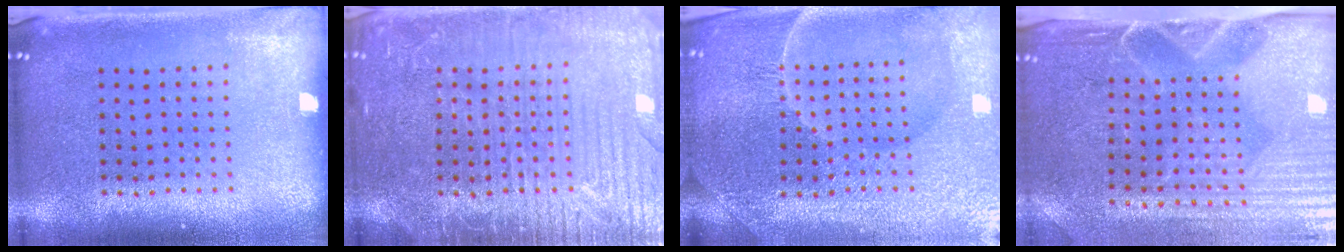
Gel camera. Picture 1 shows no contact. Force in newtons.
{"total": 4.0, "press": 4.0, "slide": 0.6}
{"total": 5.0, "press": 4.8, "slide": 1.5}
{"total": 4.7, "press": 4.1, "slide": 2.3}